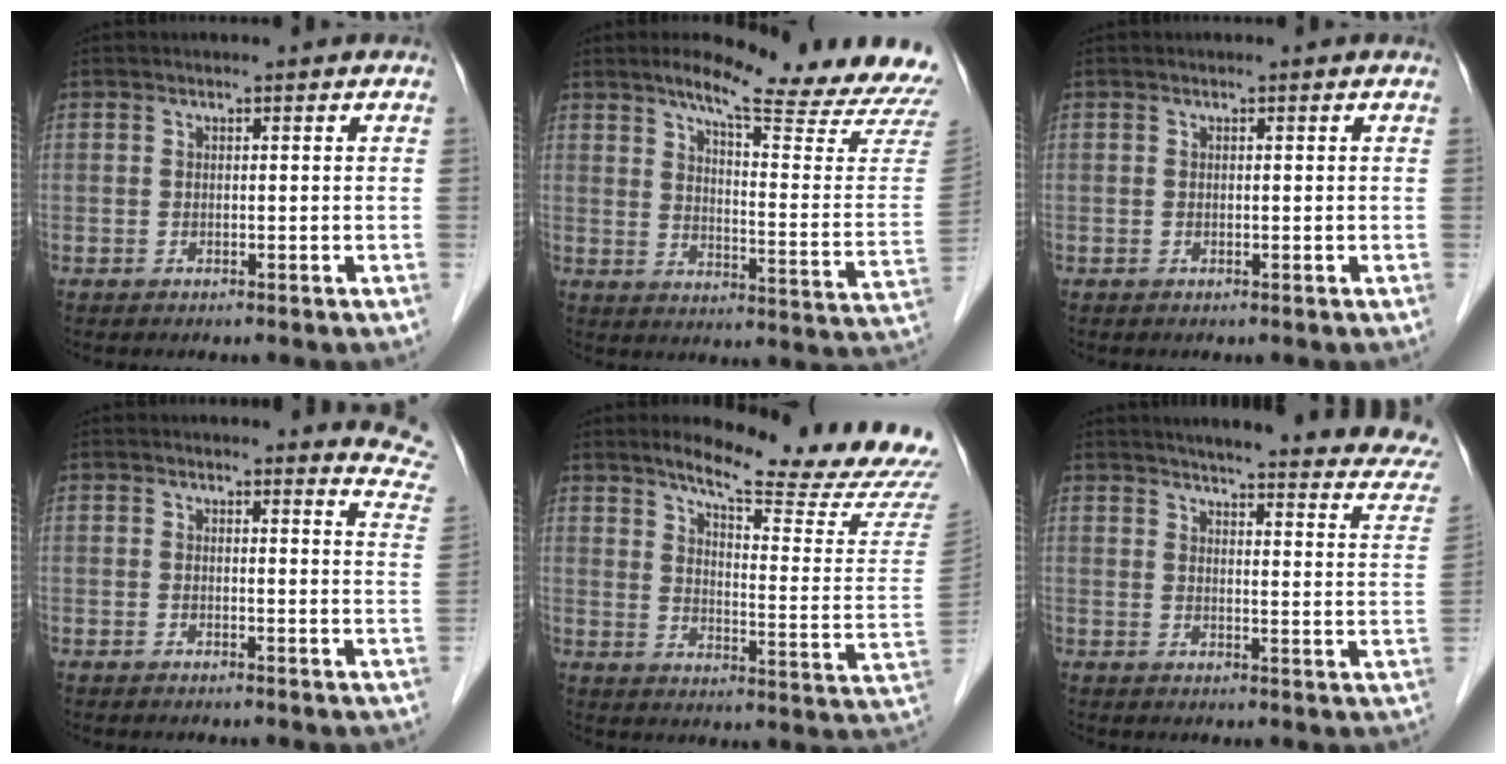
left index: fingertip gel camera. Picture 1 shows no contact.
{"total": 21.3, "force": [18.6, -0.1, 10.4], "torque": [-0.142, -0.079, 0.230]}
{"total": 0.0}
{"total": 7.9, "force": [7.9, 0.1, 0.4], "torque": [0.016, -0.073, 0.052]}
{"total": 21.8, "force": [19.3, 0.4, 10.2], "torque": [-0.141, -0.087, 0.241]}
{"total": 23.2, "force": [20.4, 2.9, 10.5], "torque": [-0.123, -0.040, 0.224]}